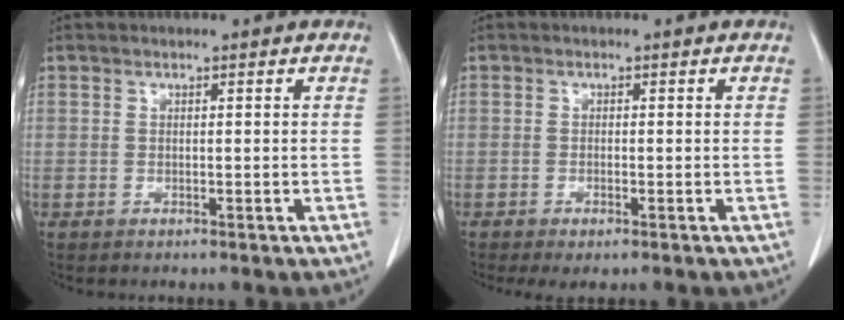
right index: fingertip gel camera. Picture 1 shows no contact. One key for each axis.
{"total": 2.1, "fx": -1.1, "fy": 0.5, "fz": 1.7, "tx": -0.028, "ty": -0.005, "tz": -0.013}